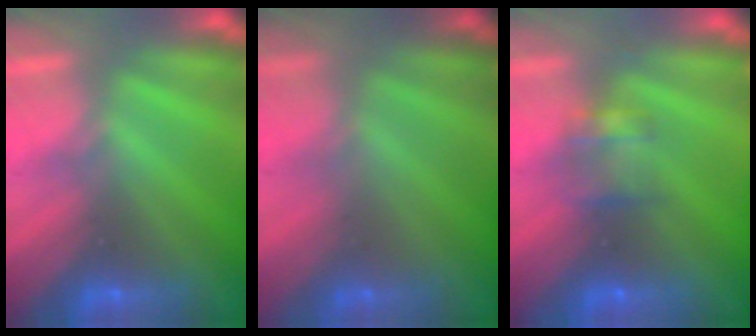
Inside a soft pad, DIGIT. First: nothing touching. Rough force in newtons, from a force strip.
{"total": 1.0}
{"total": 2.8}